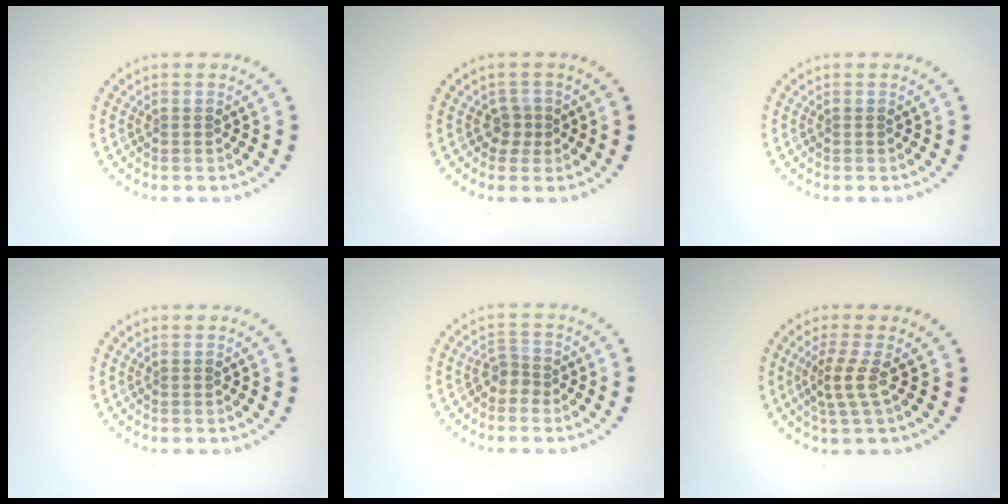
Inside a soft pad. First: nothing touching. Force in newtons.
{"total": 1.5, "press": 1.2, "slide": 0.9}
{"total": 0.0}
{"total": 0.0}
{"total": 1.8, "press": 1.1, "slide": 1.3}
{"total": 2.3, "press": 1.6, "slide": 1.7}